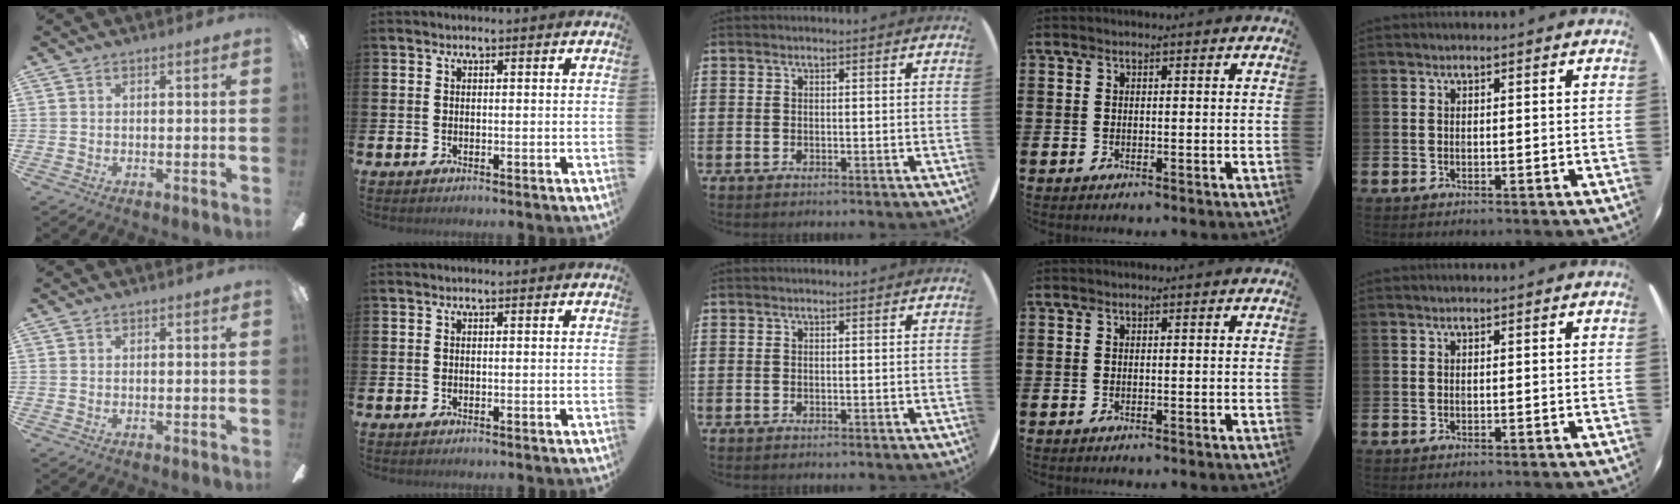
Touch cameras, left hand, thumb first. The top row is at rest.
{}